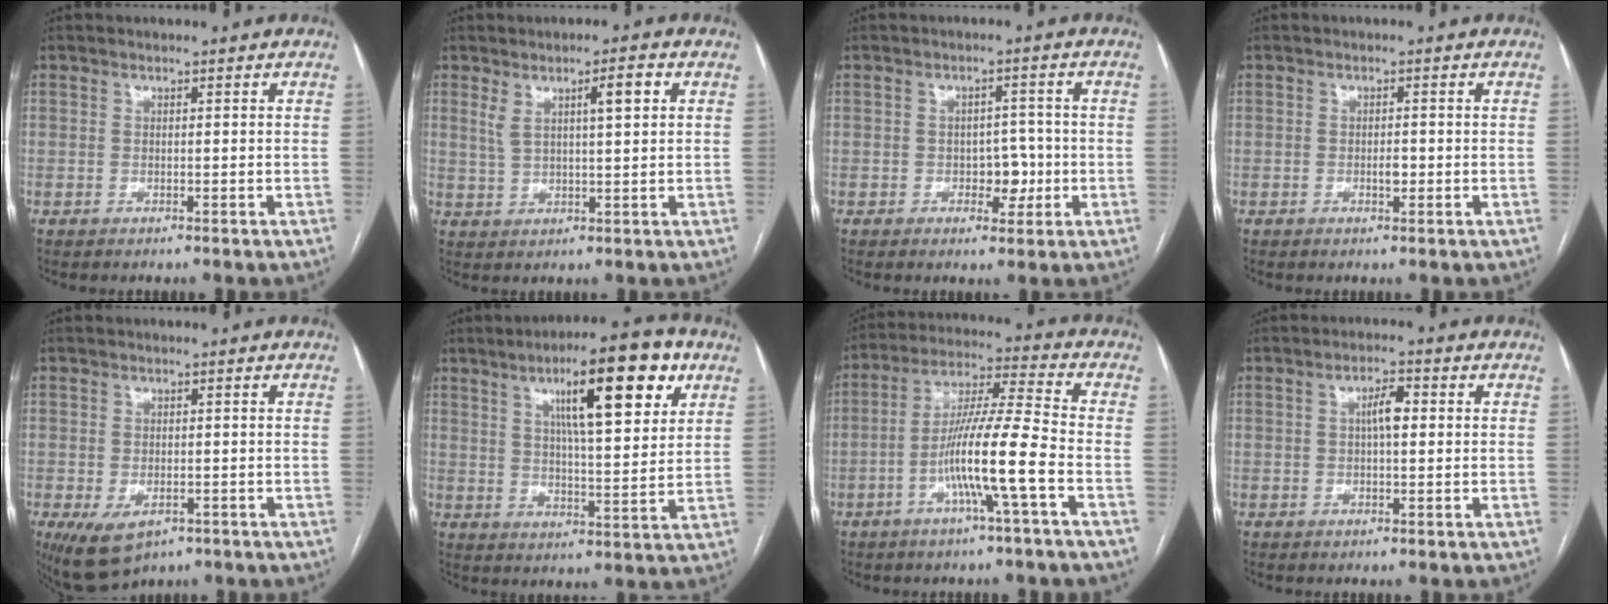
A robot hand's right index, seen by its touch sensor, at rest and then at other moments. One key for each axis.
{"total": 5.5, "fx": 2.2, "fy": 0.7, "fz": 4.9, "tx": -0.084, "ty": 0.007, "tz": 0.040}
{"total": 4.2, "fx": -1.0, "fy": 2.7, "fz": 3.0, "tx": -0.034, "ty": 0.009, "tz": -0.010}
{"total": 1.6, "fx": -0.4, "fy": 0.7, "fz": 1.4, "tx": -0.023, "ty": 0.001, "tz": -0.006}
{"total": 6.7, "fx": -3.4, "fy": 3.7, "fz": 4.4, "tx": -0.080, "ty": -0.010, "tz": -0.044}
{"total": 15.4, "fx": 7.3, "fy": 2.8, "fz": 13.2, "tx": -0.201, "ty": 0.009, "tz": 0.108}
{"total": 12.1, "fx": -4.2, "fy": -0.6, "fz": 11.3, "tx": -0.211, "ty": 0.006, "tz": -0.081}
{"total": 3.5, "fx": 0.5, "fy": 1.1, "fz": 3.3, "tx": -0.057, "ty": 0.012, "tz": 0.007}